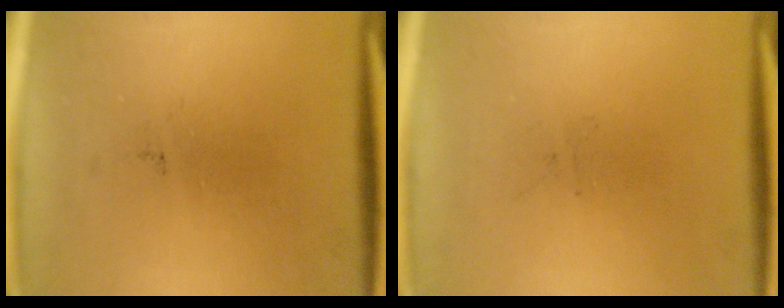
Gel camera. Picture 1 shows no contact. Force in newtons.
{"total": 0.0}